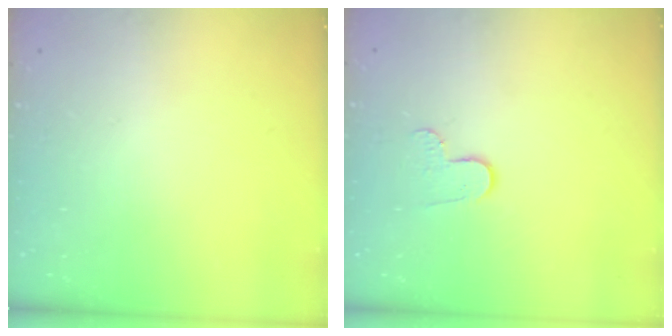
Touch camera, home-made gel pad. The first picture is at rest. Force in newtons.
{"total": 6.2, "press": 6.1, "slide": 0.5}